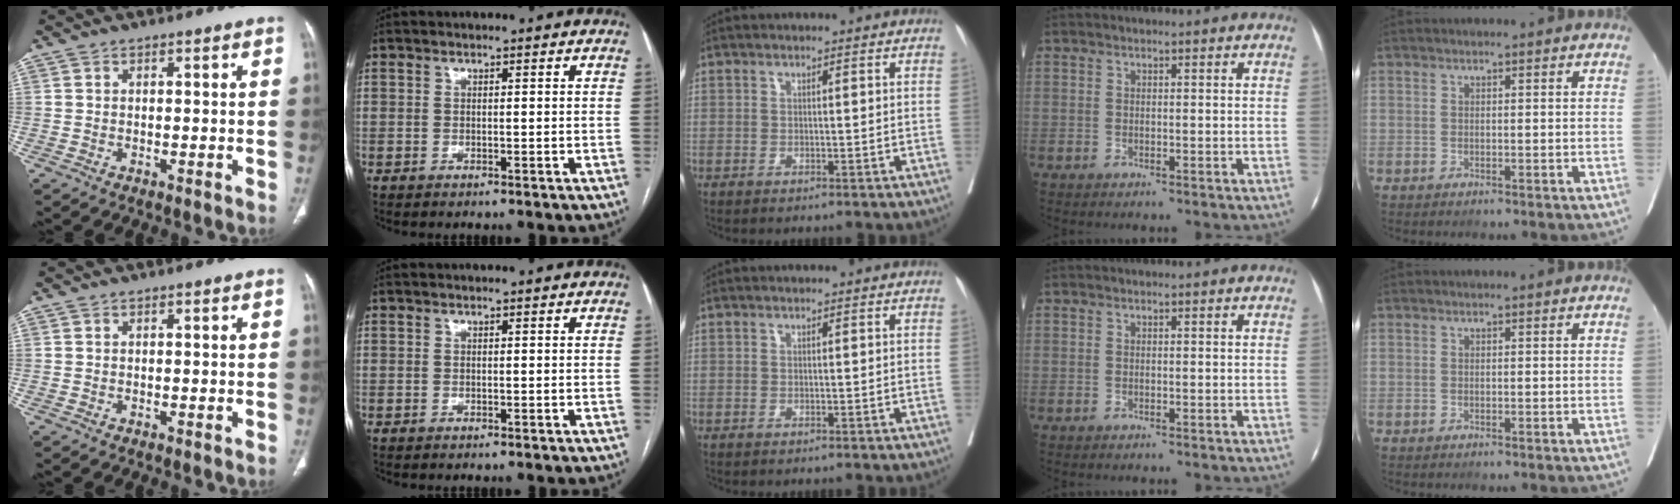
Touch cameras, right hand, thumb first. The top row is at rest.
{}